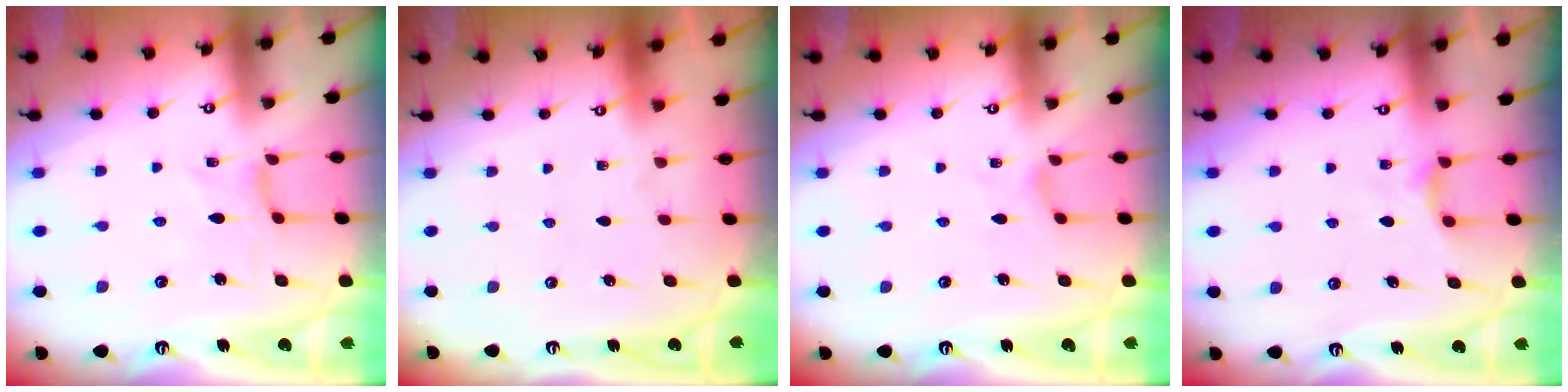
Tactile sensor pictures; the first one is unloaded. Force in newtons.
{"total": 0.0}
{"total": 1.5, "press": 1.5, "slide": 0.3}
{"total": 2.3, "press": 2.3, "slide": 0.4}